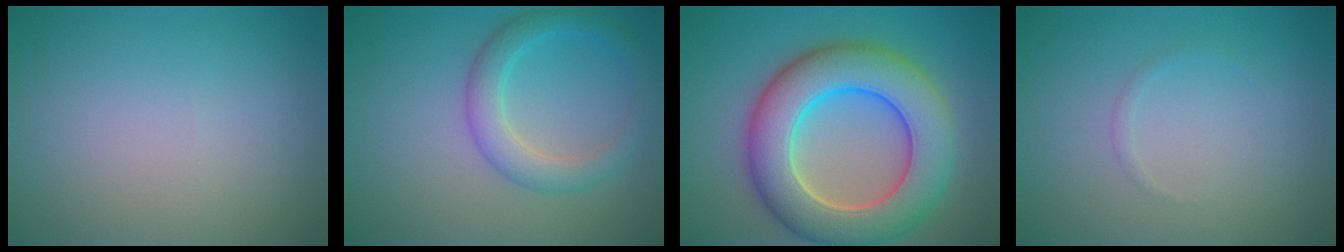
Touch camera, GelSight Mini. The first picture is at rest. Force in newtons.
{"total": 3.3, "press": 3.3, "slide": 0.2}
{"total": 10.5, "press": 10.5, "slide": 0.6}
{"total": 0.5, "press": 0.5, "slide": 0.0}